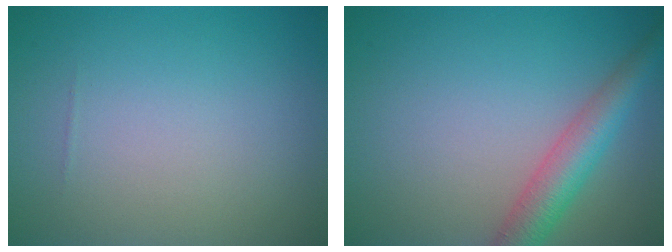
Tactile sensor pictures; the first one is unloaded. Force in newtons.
{"total": 4.4, "press": 4.4, "slide": 0.1}